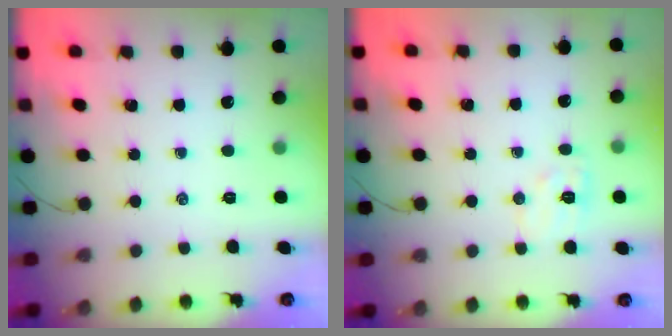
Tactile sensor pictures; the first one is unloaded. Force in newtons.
{"total": 7.4, "press": 7.3, "slide": 1.5}